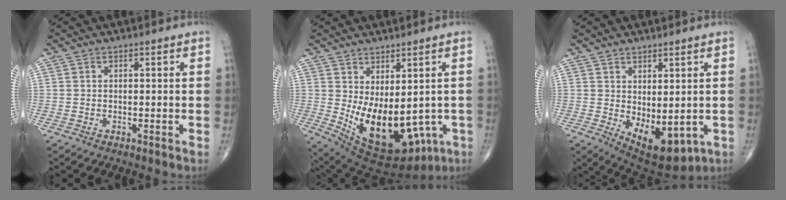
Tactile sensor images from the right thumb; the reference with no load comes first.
{"total": 17.3, "force": [-2.6, 9.5, 14.2], "torque": [-0.212, -0.017, -0.006]}
{"total": 10.1, "force": [-1.4, 4.9, 8.8], "torque": [-0.113, -0.014, 0.006]}